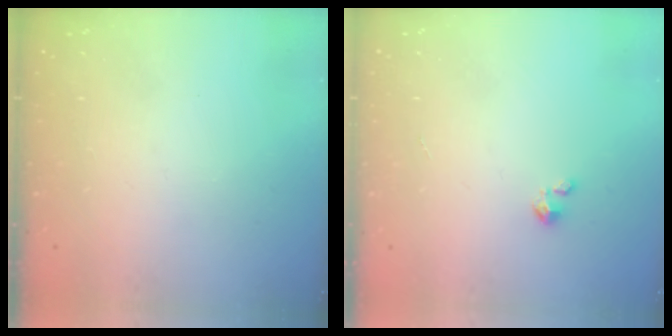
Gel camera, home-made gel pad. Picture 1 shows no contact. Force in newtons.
{"total": 1.5, "press": 1.5, "slide": 0.1}